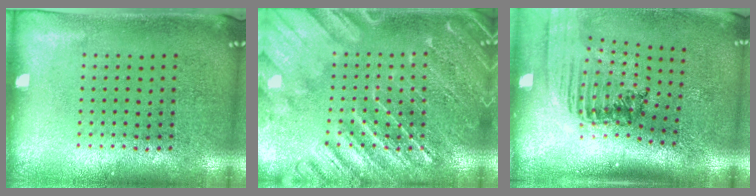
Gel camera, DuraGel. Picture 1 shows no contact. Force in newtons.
{"total": 4.9, "press": 4.9, "slide": 0.7}
{"total": 1.7, "press": 1.5, "slide": 0.7}